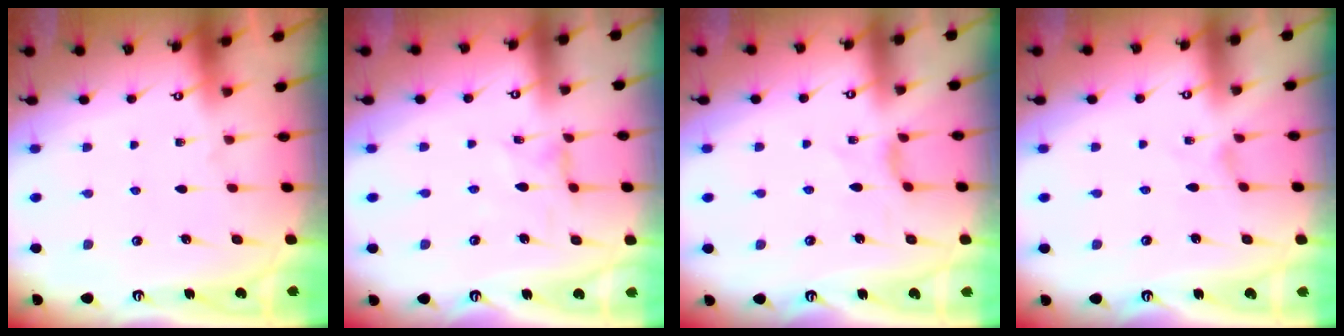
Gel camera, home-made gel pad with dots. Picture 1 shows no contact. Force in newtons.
{"total": 0.6, "press": 0.5, "slide": 0.3}
{"total": 2.4, "press": 2.4, "slide": 0.5}
{"total": 0.0}